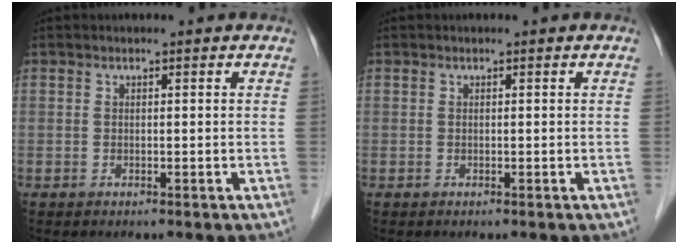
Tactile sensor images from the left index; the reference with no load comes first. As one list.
[{"total": 0.0}]